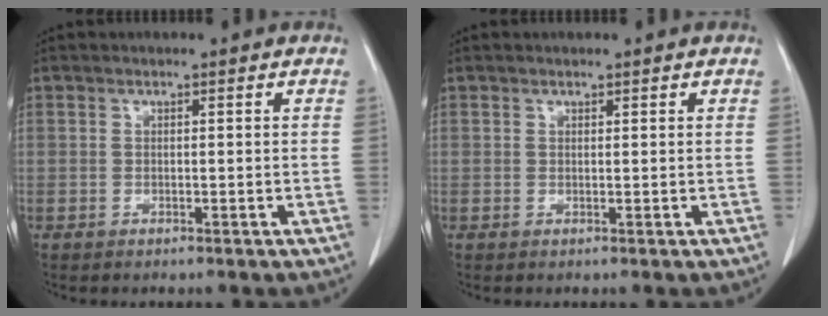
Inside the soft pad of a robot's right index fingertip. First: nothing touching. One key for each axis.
{"total": 0.0}